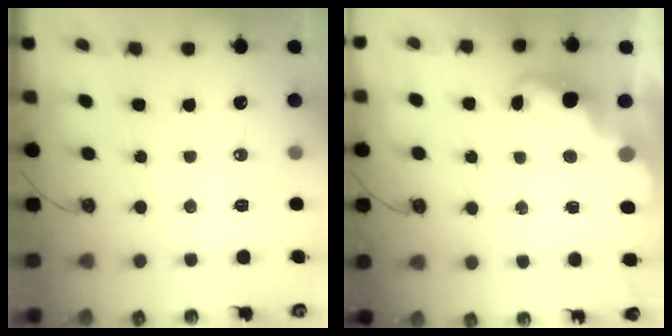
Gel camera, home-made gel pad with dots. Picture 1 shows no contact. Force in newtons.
{"total": 2.5, "press": 2.4, "slide": 0.6}